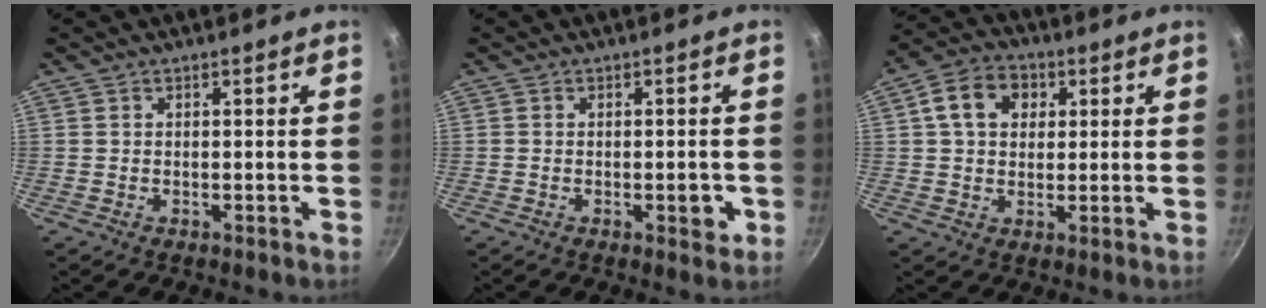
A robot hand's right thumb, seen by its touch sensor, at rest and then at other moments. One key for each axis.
{"total": 3.2, "fx": -0.9, "fy": 1.4, "fz": 2.7, "tx": -0.023, "ty": 0.006, "tz": -0.011}
{"total": 9.4, "fx": 2.7, "fy": 7.1, "fz": 5.6, "tx": -0.074, "ty": 0.011, "tz": 0.034}